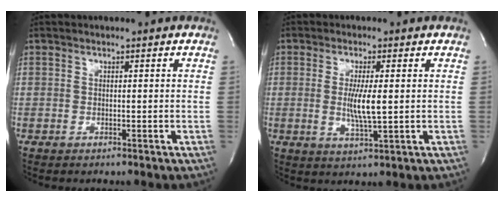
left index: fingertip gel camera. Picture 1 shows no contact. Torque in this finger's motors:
{"motor_torque": [0.37, 0.36, 0.16, 0.05]}